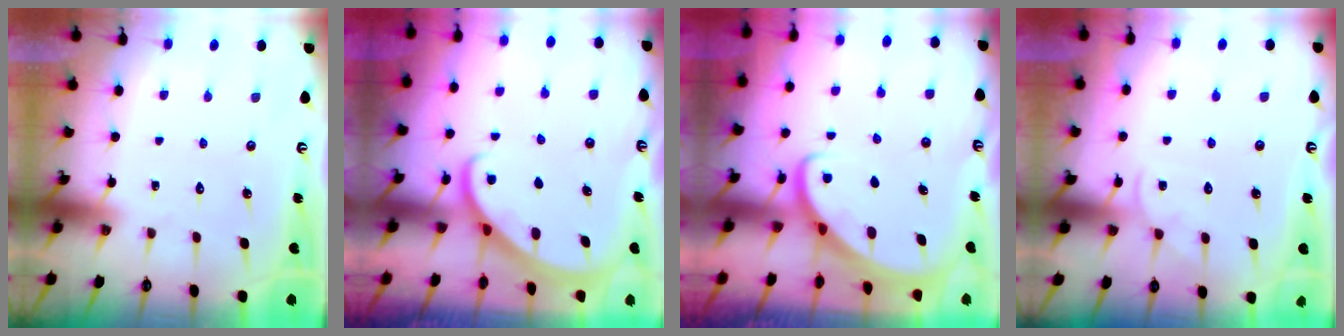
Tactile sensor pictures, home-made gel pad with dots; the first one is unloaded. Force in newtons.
{"total": 1.9, "press": 1.9, "slide": 0.2}
{"total": 2.3, "press": 2.3, "slide": 0.3}
{"total": 2.4, "press": 2.4, "slide": 0.4}